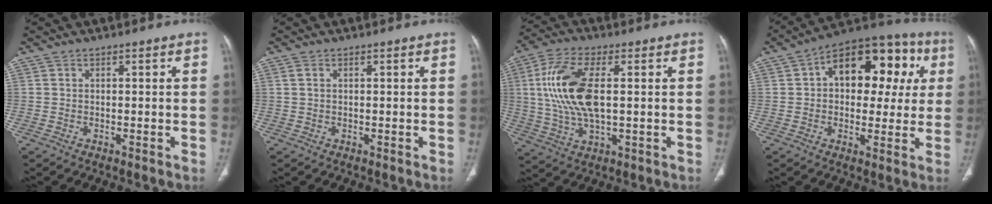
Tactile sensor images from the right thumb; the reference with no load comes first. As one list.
[{"total": 1.2, "force": [0.5, 0.7, 0.9], "torque": [-0.029, 0.009, 0.014]}, {"total": 14.9, "force": [1.9, 6.5, 13.2], "torque": [-0.286, 0.004, 0.041]}, {"total": 19.2, "force": [4.6, 11.7, 14.5], "torque": [-0.145, 0.033, 0.056]}]